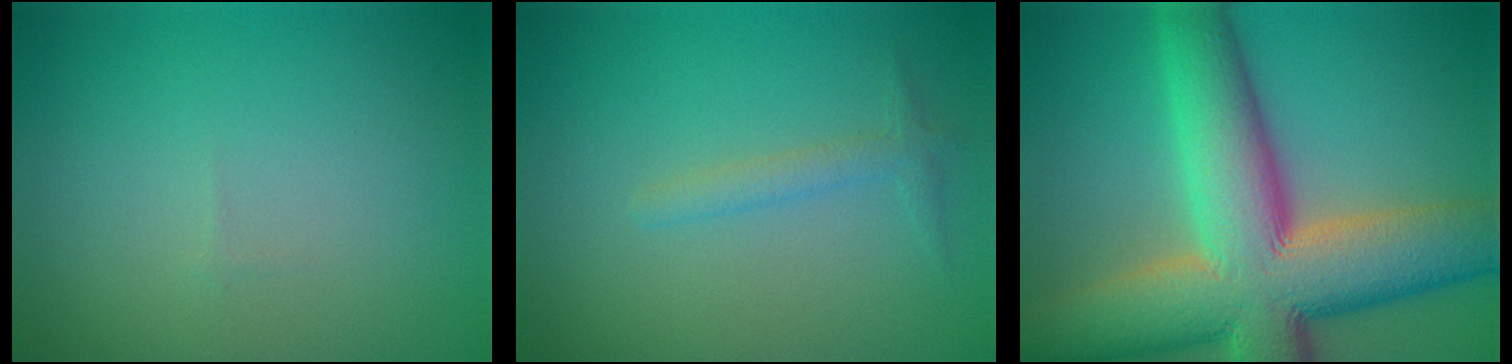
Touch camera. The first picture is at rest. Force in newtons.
{"total": 1.4, "press": 1.4, "slide": 0.0}
{"total": 14.5, "press": 14.5, "slide": 1.0}